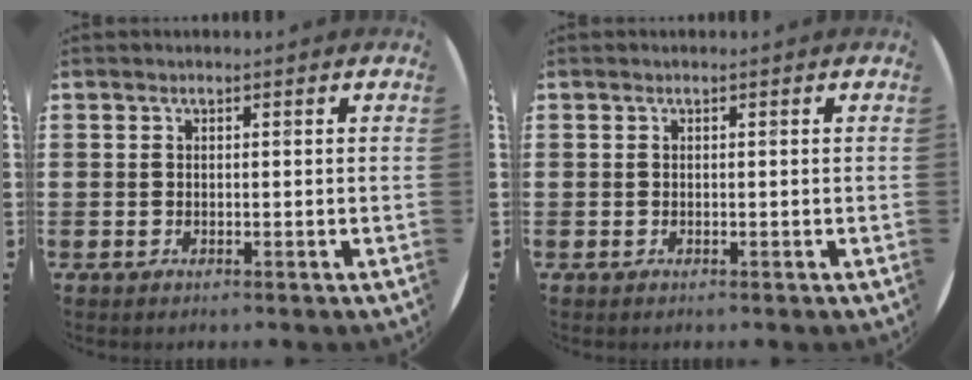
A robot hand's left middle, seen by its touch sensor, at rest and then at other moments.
{"total": 0.0}